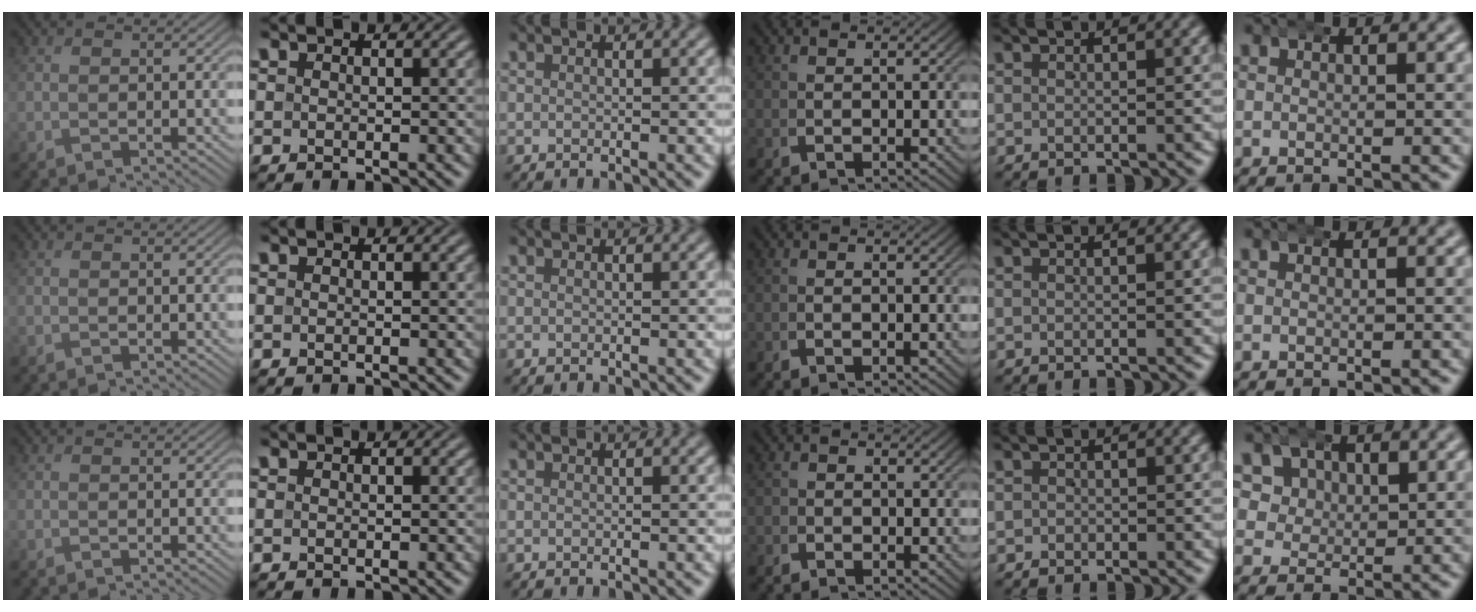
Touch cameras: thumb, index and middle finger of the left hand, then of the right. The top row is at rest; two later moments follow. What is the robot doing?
{"motion": "wrap", "object": "aluminum foil"}